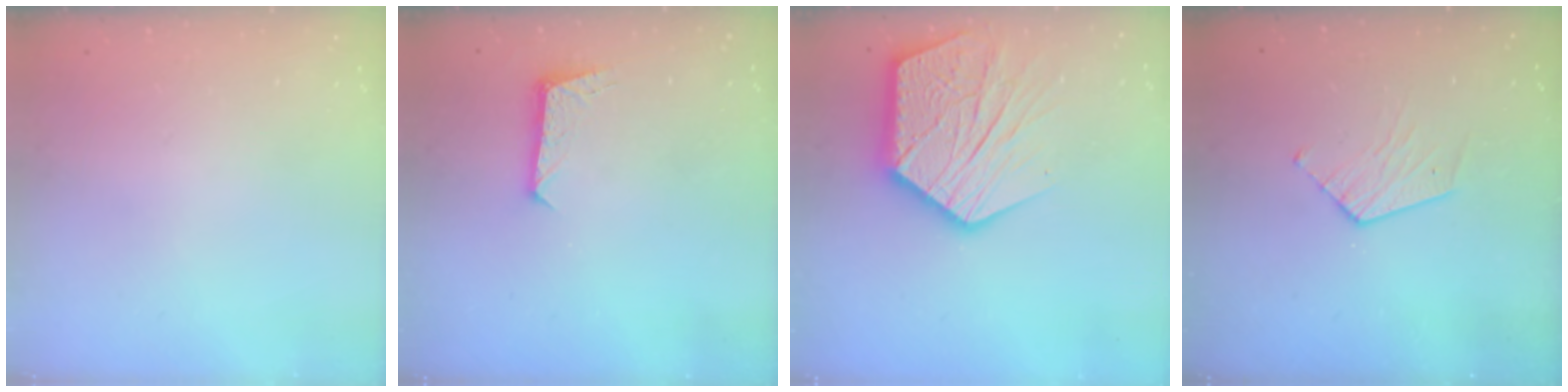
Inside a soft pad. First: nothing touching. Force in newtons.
{"total": 5.8, "press": 5.8, "slide": 0.5}
{"total": 20.8, "press": 20.7, "slide": 1.6}
{"total": 6.1, "press": 6.1, "slide": 0.3}